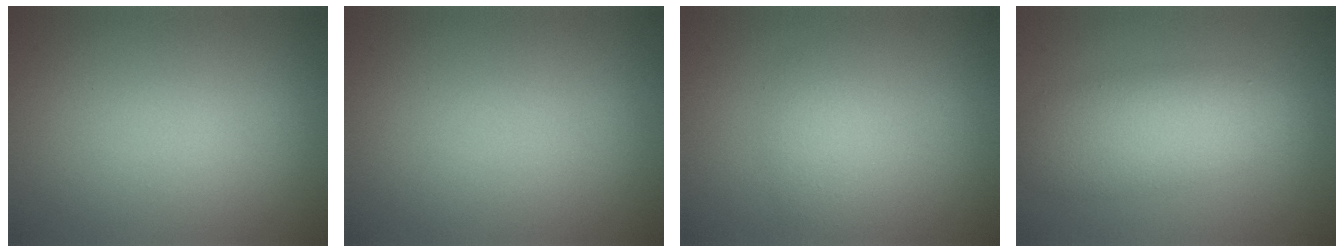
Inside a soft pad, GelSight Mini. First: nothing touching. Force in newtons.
{"total": 0.0}
{"total": 1.4, "press": 1.4, "slide": 0.1}
{"total": 5.3, "press": 5.3, "slide": 0.3}